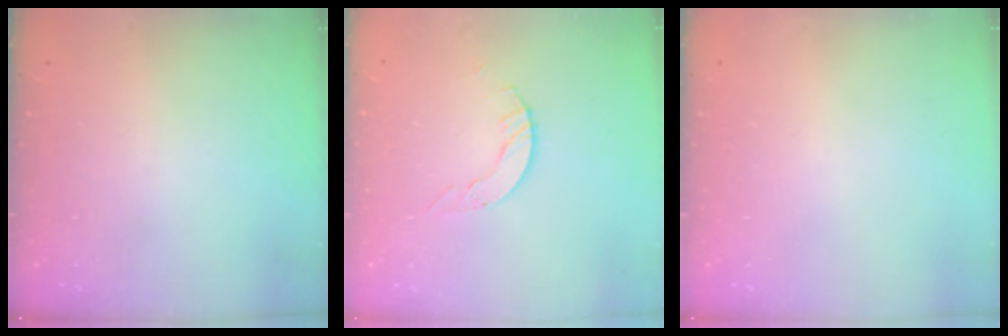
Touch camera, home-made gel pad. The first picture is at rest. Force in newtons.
{"total": 4.0, "press": 4.0, "slide": 0.1}
{"total": 0.0}